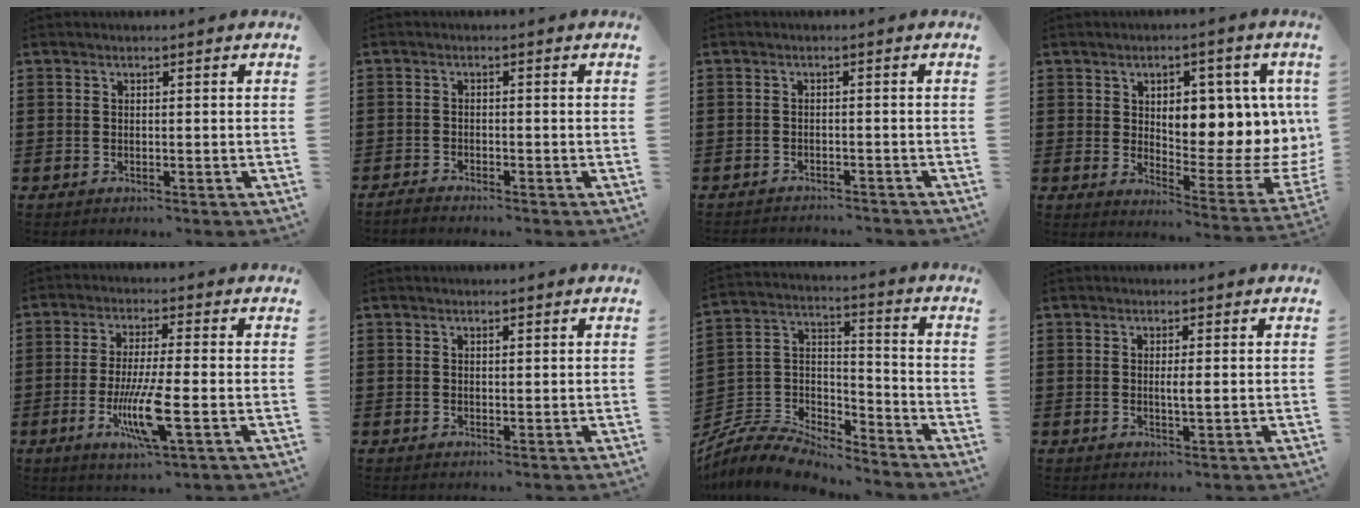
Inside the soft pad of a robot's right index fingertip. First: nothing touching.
{"total": 1.3, "force": [-1.3, 0.0, 0.0], "torque": [-0.004, 0.001, -0.027]}
{"total": 1.5, "force": [-1.5, 0.0, 0.0], "torque": [-0.005, 0.002, -0.031]}
{"total": 8.4, "force": [3.0, 3.9, 6.8], "torque": [-0.096, -0.035, 0.042]}
{"total": 9.2, "force": [-2.7, 1.4, 8.7], "torque": [-0.172, -0.018, -0.051]}
{"total": 0.6, "force": [0.4, 0.3, 0.3], "torque": [-0.007, 0.001, 0.007]}
{"total": 8.1, "force": [-7.6, 1.9, 2.1], "torque": [-0.057, 0.006, -0.155]}
{"total": 1.6, "force": [0.0, 0.0, 1.6], "torque": [-0.031, -0.004, -0.001]}